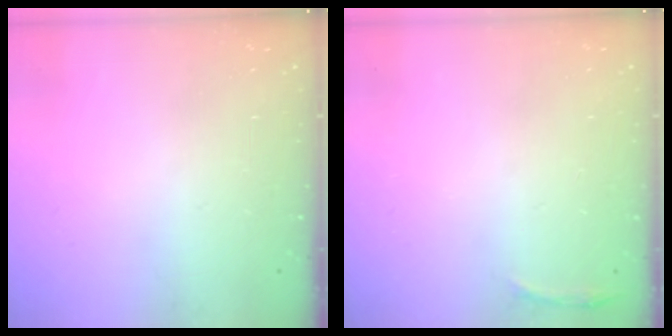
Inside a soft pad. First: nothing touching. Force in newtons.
{"total": 3.0, "press": 1.9, "slide": 2.3}